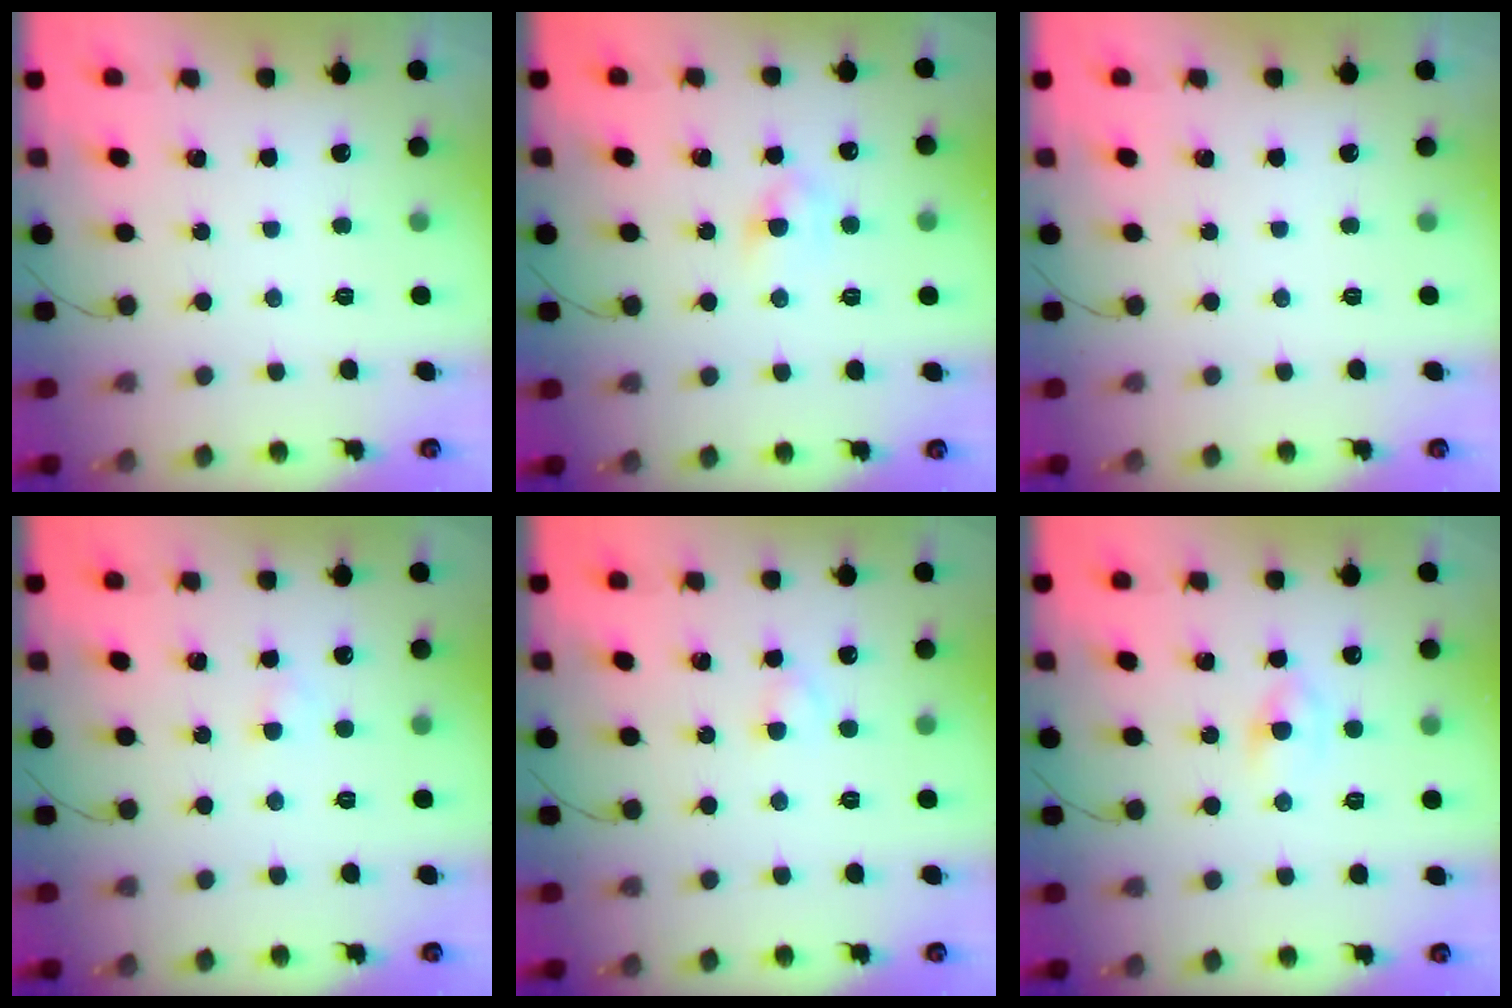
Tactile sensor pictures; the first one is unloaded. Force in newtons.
{"total": 4.1, "press": 3.9, "slide": 1.2}
{"total": 0.0}
{"total": 1.5, "press": 1.4, "slide": 0.7}
{"total": 2.3, "press": 2.0, "slide": 1.0}
{"total": 2.2, "press": 1.9, "slide": 1.1}